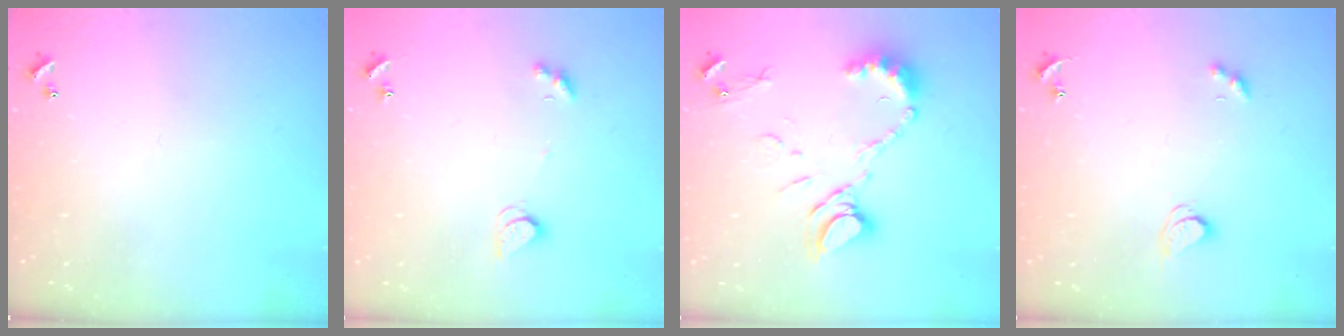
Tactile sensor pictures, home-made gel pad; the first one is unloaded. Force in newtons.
{"total": 2.1, "press": 2.1, "slide": 0.4}
{"total": 11.1, "press": 11.0, "slide": 1.3}
{"total": 2.4, "press": 2.3, "slide": 0.6}